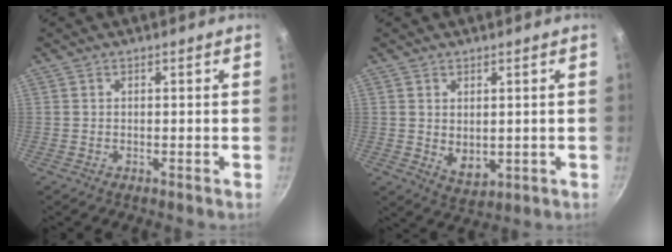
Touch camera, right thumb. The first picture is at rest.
{"total": 4.8, "force": [0.8, 3.3, 3.5], "torque": [-0.048, -0.017, 0.023]}